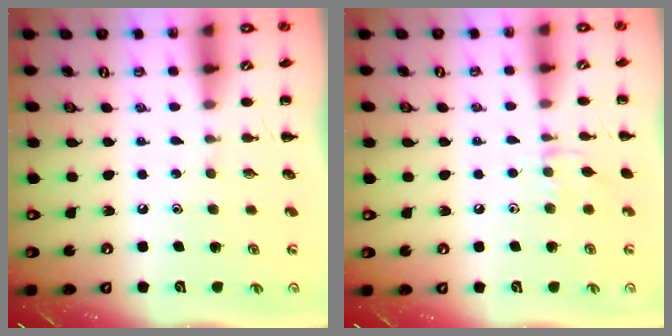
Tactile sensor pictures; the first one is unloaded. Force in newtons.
{"total": 6.3, "press": 6.0, "slide": 1.8}